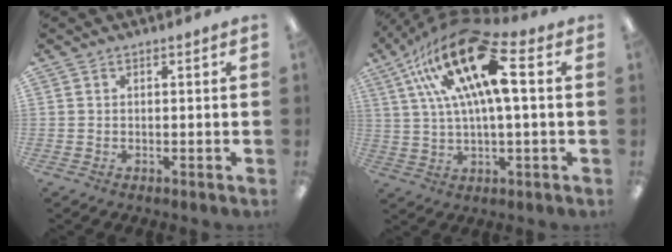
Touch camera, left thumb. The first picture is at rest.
{"total": 22.4, "force": [8.6, 8.5, 18.8], "torque": [-0.358, -0.027, 0.139]}